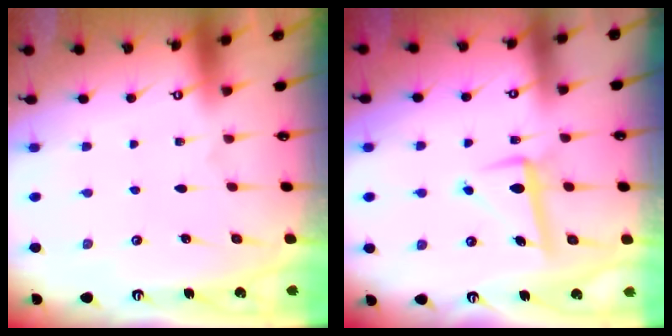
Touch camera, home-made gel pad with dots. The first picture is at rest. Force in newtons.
{"total": 7.3, "press": 7.1, "slide": 1.8}